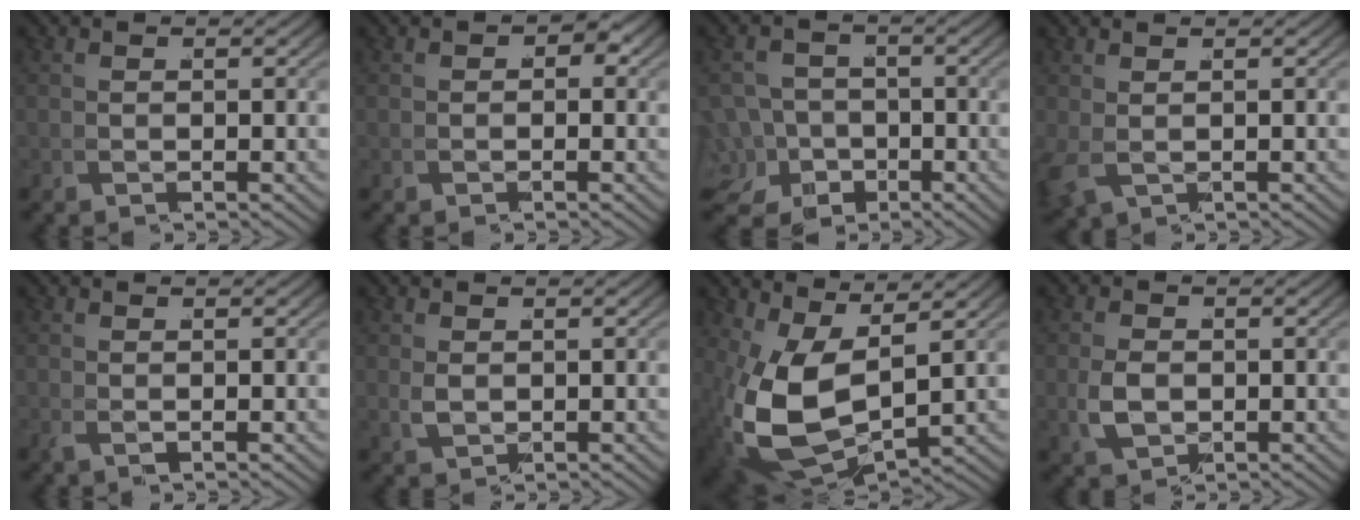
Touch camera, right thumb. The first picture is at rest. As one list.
[{"total": 0.9, "force": [0.0, 0.6, 0.6], "torque": [-0.004, -0.003, 0.000]}, {"total": 7.8, "force": [-3.2, 6.1, 3.7], "torque": [-0.067, -0.047, -0.034]}, {"total": 1.2, "force": [0.3, 0.8, 0.8], "torque": [-0.033, -0.005, 0.020]}, {"total": 0.9, "force": [-0.2, 0.6, 0.6], "torque": [-0.021, -0.002, -0.003]}, {"total": 1.7, "force": [0.5, 1.1, 1.1], "torque": [-0.036, -0.008, 0.022]}, {"total": 11.3, "force": [-0.5, 7.1, 8.7], "torque": [-0.234, -0.066, 0.032]}, {"total": 3.3, "force": [-0.2, 2.4, 2.2], "torque": [-0.060, -0.012, 0.011]}]